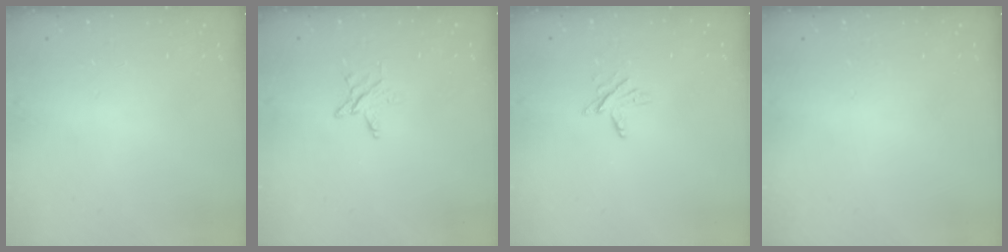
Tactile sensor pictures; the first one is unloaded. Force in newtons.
{"total": 2.8, "press": 2.7, "slide": 0.3}
{"total": 3.9, "press": 3.8, "slide": 0.5}
{"total": 0.0}